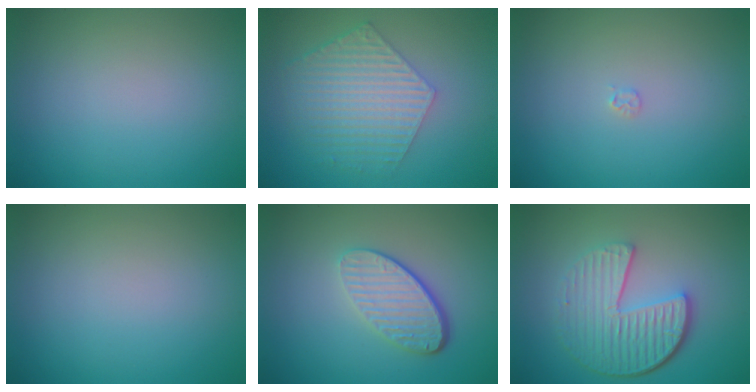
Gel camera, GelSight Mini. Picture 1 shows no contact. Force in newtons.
{"total": 5.7, "press": 4.2, "slide": 3.8}
{"total": 0.5, "press": 0.5, "slide": 0.1}
{"total": 0.0}
{"total": 4.5, "press": 3.2, "slide": 3.2}
{"total": 6.3, "press": 4.4, "slide": 4.4}